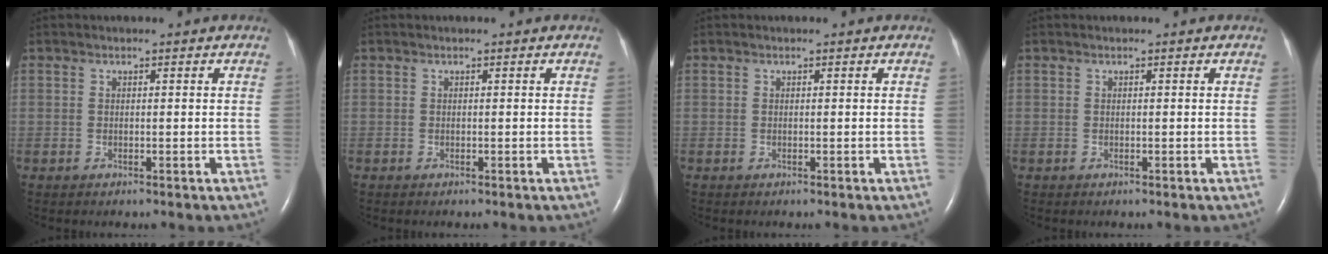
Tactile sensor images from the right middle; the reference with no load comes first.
{"total": 0.0}
{"total": 0.0}
{"total": 0.0}